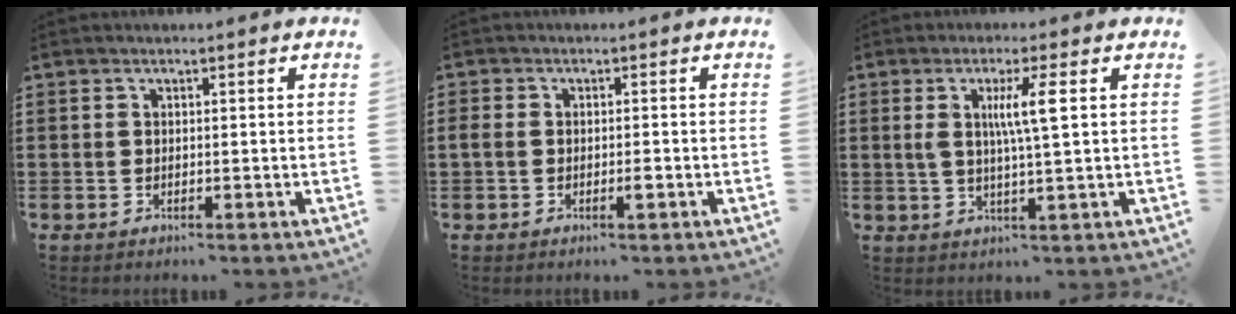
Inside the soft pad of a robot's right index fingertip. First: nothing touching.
{"total": 1.9, "force": [-0.7, 0.9, 1.6], "torque": [-0.038, -0.001, -0.015]}
{"total": 5.9, "force": [1.4, 0.3, 5.8], "torque": [-0.113, -0.001, 0.018]}